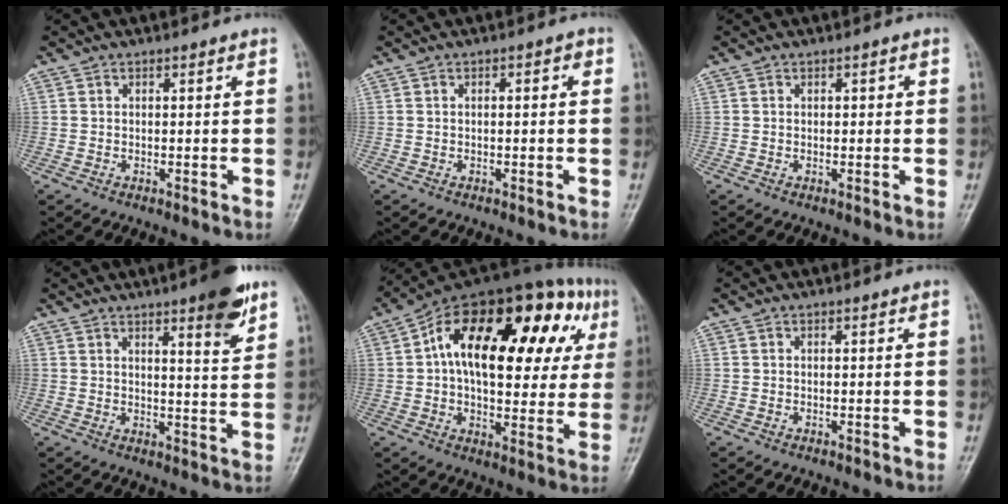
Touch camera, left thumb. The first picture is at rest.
{"total": 1.4, "force": [0.2, 0.6, 1.3], "torque": [-0.017, 0.006, 0.000]}
{"total": 0.7, "force": [0.2, 0.5, 0.4], "torque": [0.003, 0.002, 0.000]}
{"total": 8.6, "force": [5.3, 1.5, 6.6], "torque": [-0.080, -0.031, 0.070]}
{"total": 29.9, "force": [7.9, 15.0, 24.6], "torque": [-0.340, 0.054, 0.112]}
{"total": 0.0}